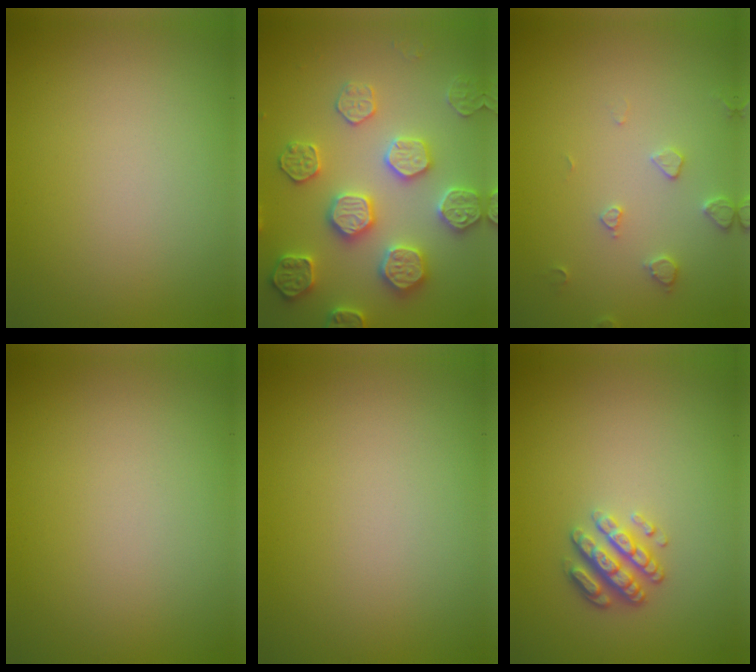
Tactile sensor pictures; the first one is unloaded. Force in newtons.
{"total": 5.6, "press": 5.5, "slide": 1.2}
{"total": 1.9, "press": 1.8, "slide": 0.3}
{"total": 0.0}
{"total": 0.0}
{"total": 2.9, "press": 2.4, "slide": 1.7}